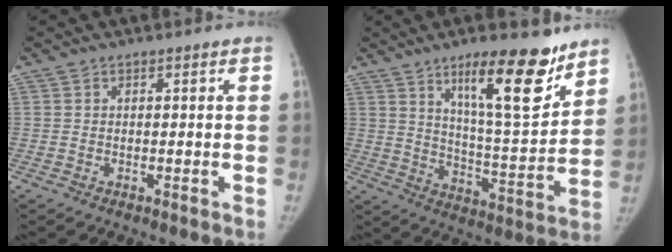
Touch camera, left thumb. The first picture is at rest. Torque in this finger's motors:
{"motor_torque": [0.95, -0.16, 1.38, -1.38, 0.42]}